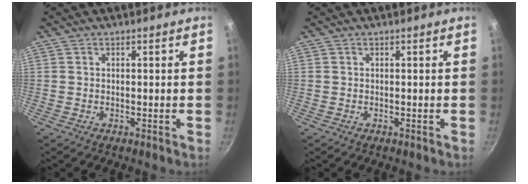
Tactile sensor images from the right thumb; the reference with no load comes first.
{"total": 0.0}